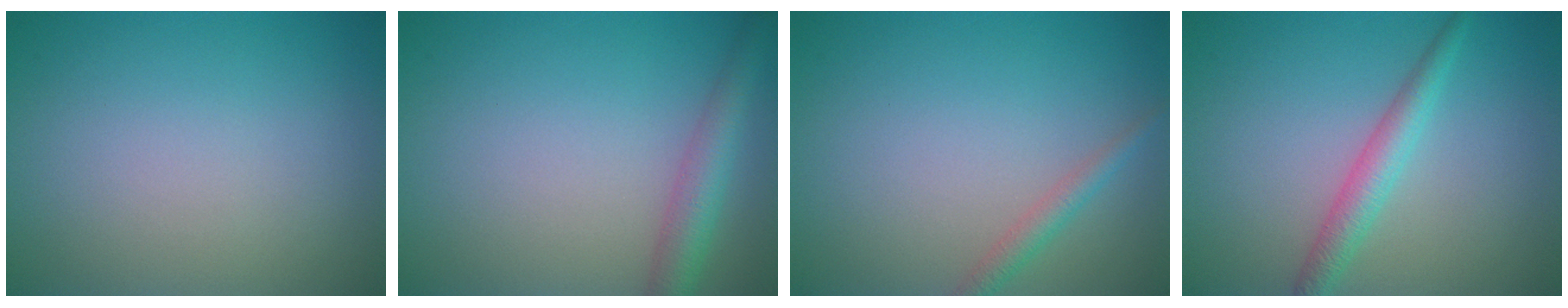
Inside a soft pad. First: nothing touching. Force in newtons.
{"total": 3.4, "press": 3.4, "slide": 0.1}
{"total": 1.6, "press": 1.6, "slide": 0.1}
{"total": 2.7, "press": 2.7, "slide": 0.1}